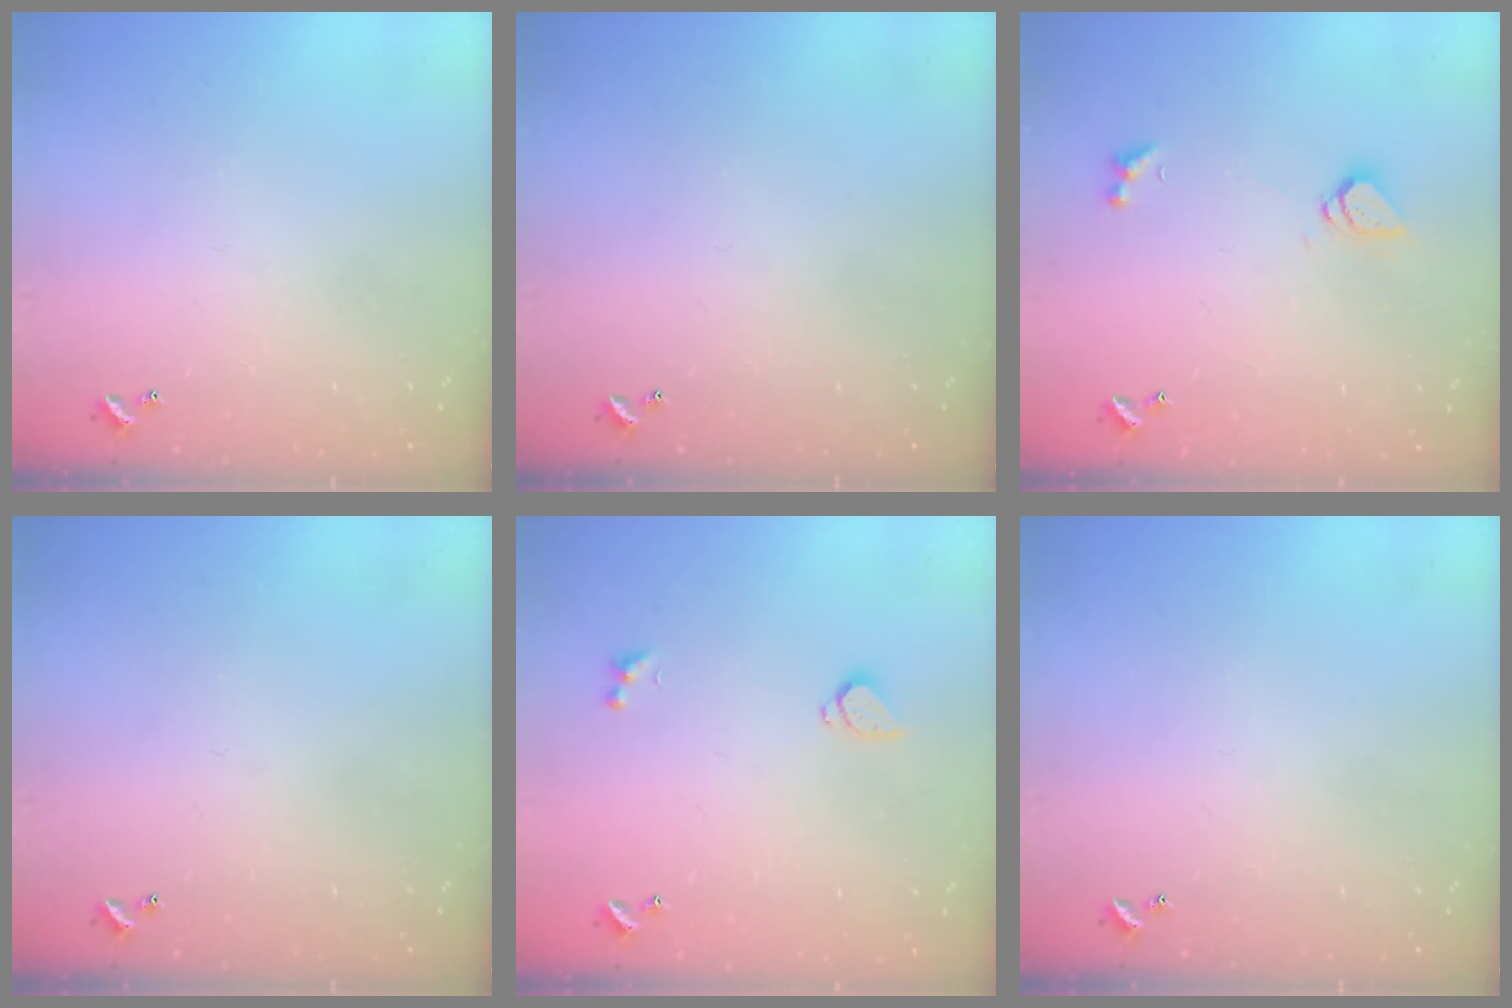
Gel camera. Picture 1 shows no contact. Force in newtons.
{"total": 0.0}
{"total": 1.6, "press": 1.6, "slide": 0.5}
{"total": 0.0}
{"total": 0.8, "press": 0.6, "slide": 0.4}
{"total": 0.0}